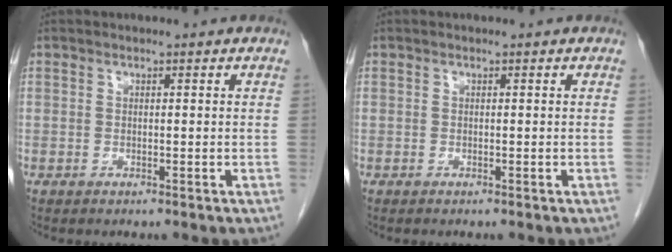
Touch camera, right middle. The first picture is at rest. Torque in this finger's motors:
{"motor_torque": [-0.38, -0.12, -0.02, -0.01]}